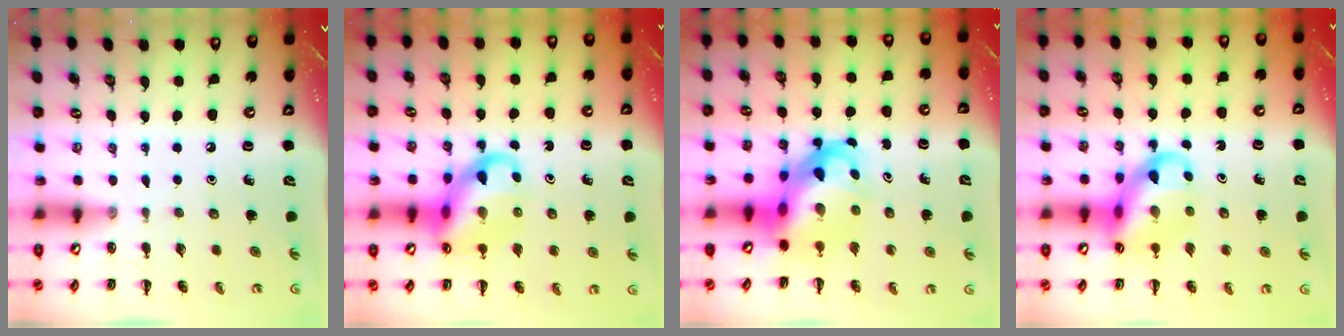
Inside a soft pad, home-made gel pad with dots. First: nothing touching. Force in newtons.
{"total": 14.6, "press": 14.4, "slide": 2.8}
{"total": 11.8, "press": 11.4, "slide": 3.2}
{"total": 11.6, "press": 11.2, "slide": 3.1}